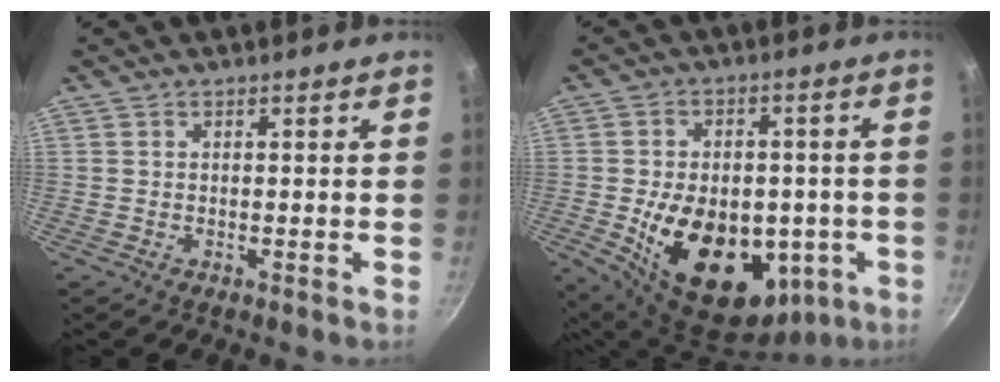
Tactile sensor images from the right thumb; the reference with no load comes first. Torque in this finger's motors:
{"motor_torque": [-0.25, 1.58, 1.43, -1.35, 0.23]}